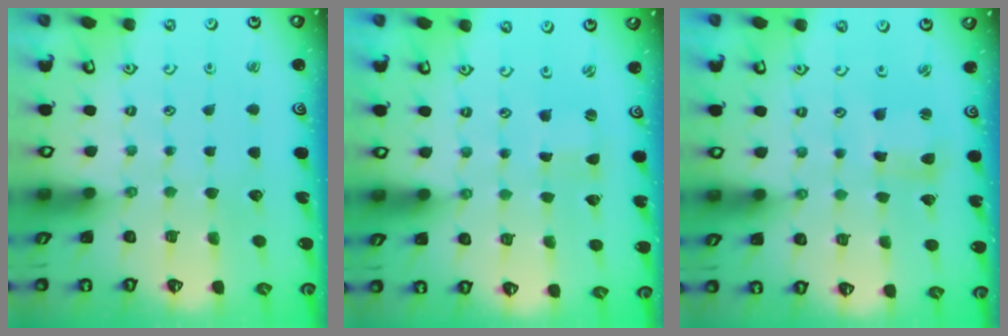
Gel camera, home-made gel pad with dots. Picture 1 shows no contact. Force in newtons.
{"total": 0.0}
{"total": 3.7, "press": 3.7, "slide": 0.5}